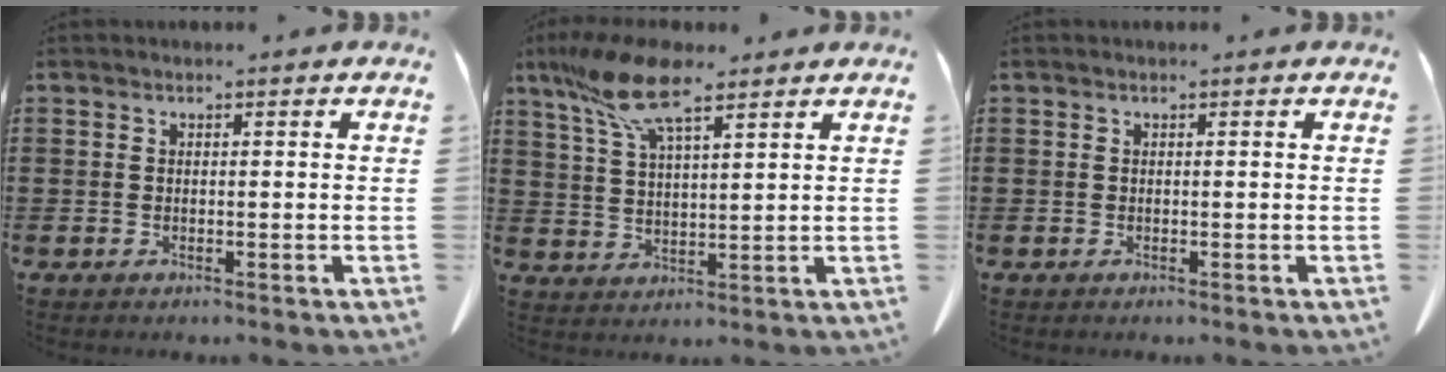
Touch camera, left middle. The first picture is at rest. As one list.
[{"total": 10.3, "force": [6.9, 2.9, 7.1], "torque": [-0.163, -0.008, 0.124]}, {"total": 0.0}]